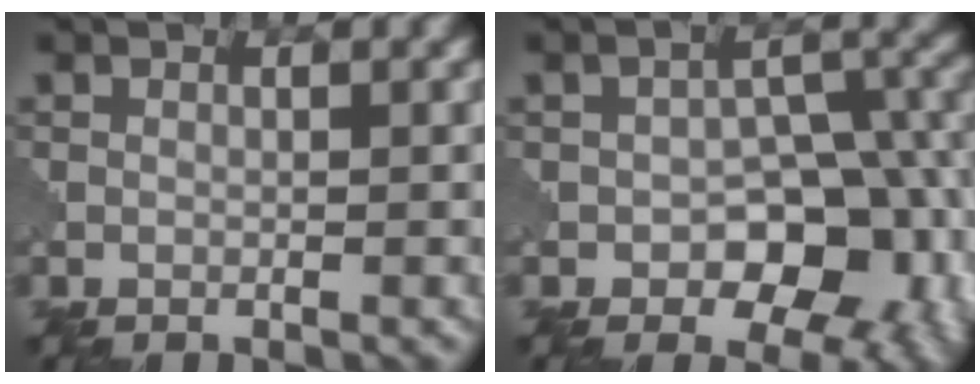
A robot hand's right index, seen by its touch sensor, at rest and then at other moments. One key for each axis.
{"total": 10.4, "fx": -2.8, "fy": 6.5, "fz": 7.6, "tx": -0.081, "ty": -0.002, "tz": -0.043}